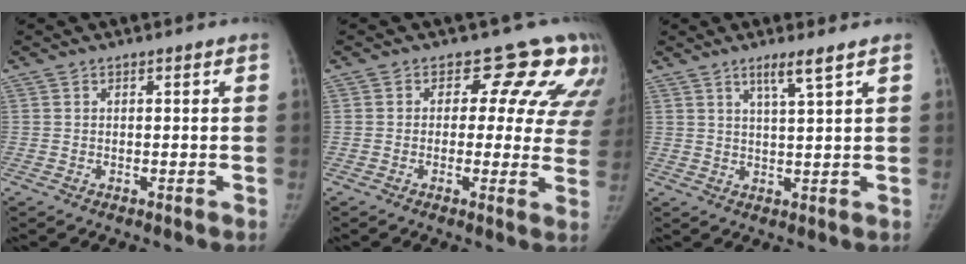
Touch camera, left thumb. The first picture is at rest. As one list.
[{"total": 11.5, "force": [8.4, 6.0, 5.2], "torque": [-0.007, -0.036, 0.070]}, {"total": 4.0, "force": [2.6, -0.3, 3.0], "torque": [-0.057, -0.021, 0.051]}]